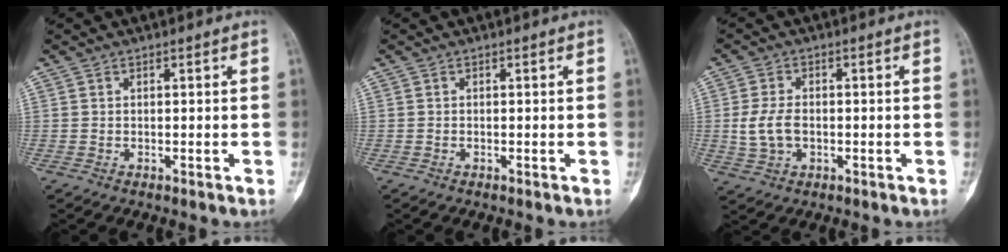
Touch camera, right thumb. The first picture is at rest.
{"total": 0.0}
{"total": 5.8, "force": [-0.5, 3.8, 4.4], "torque": [-0.090, 0.005, -0.008]}